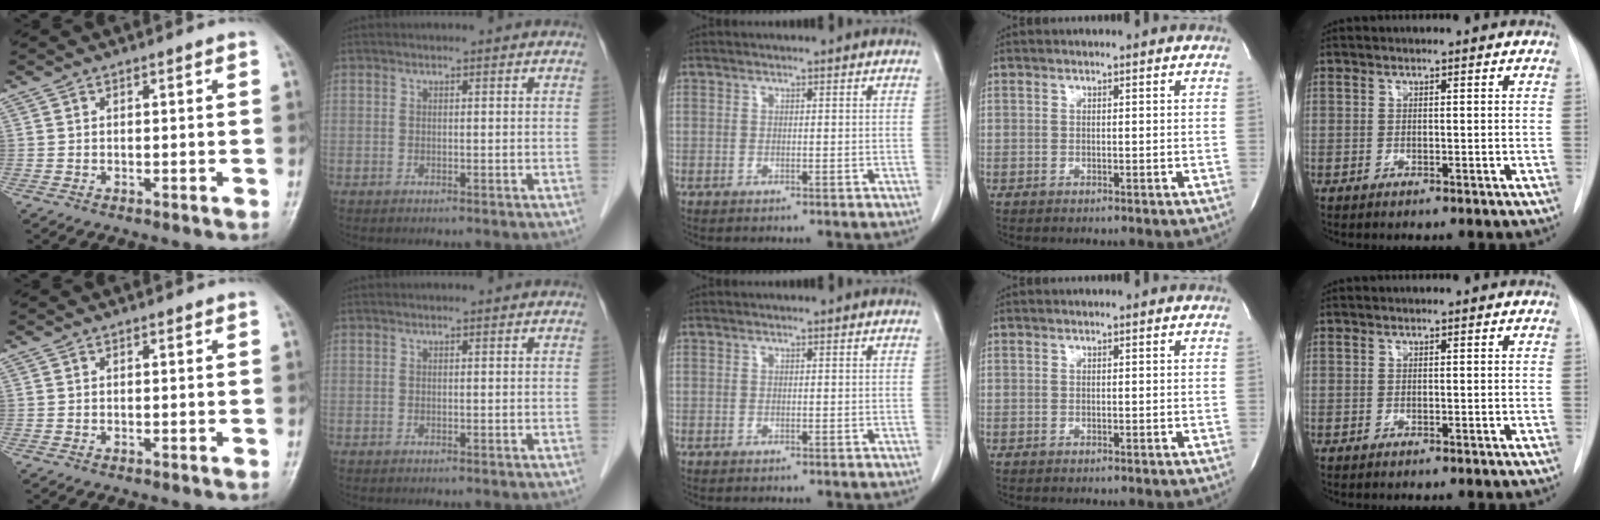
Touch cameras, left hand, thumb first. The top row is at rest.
{}